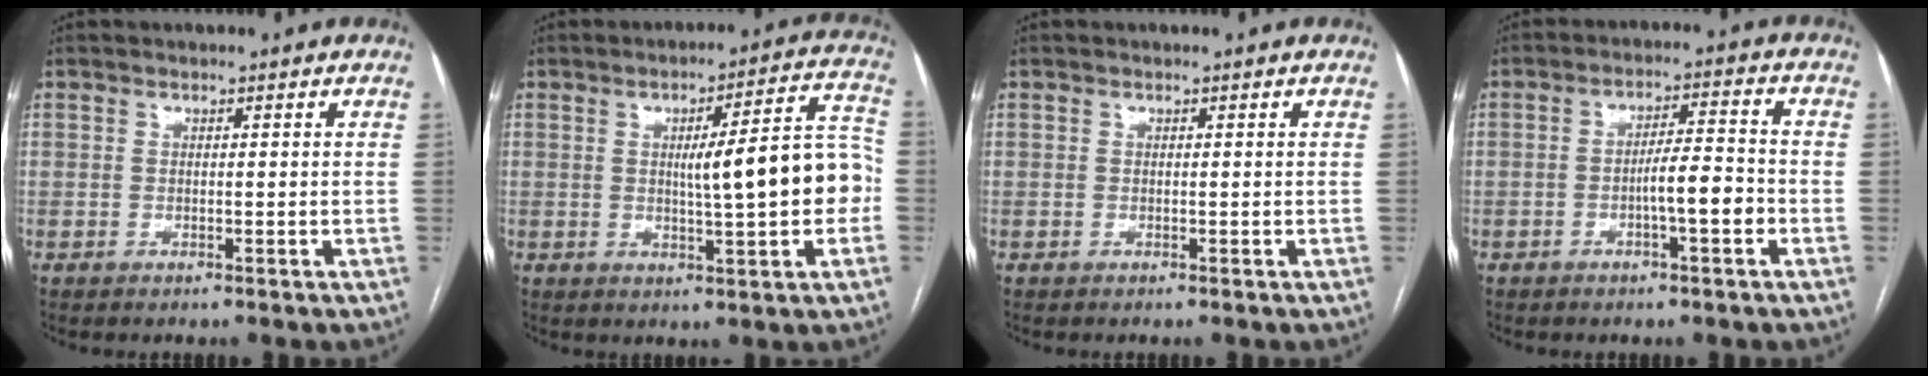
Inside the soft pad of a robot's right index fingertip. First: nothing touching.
{"total": 12.3, "force": [-0.6, 1.6, 12.1], "torque": [-0.157, 0.031, -0.004]}
{"total": 0.0}
{"total": 6.0, "force": [-2.0, 0.8, 5.6], "torque": [-0.095, 0.011, -0.032]}